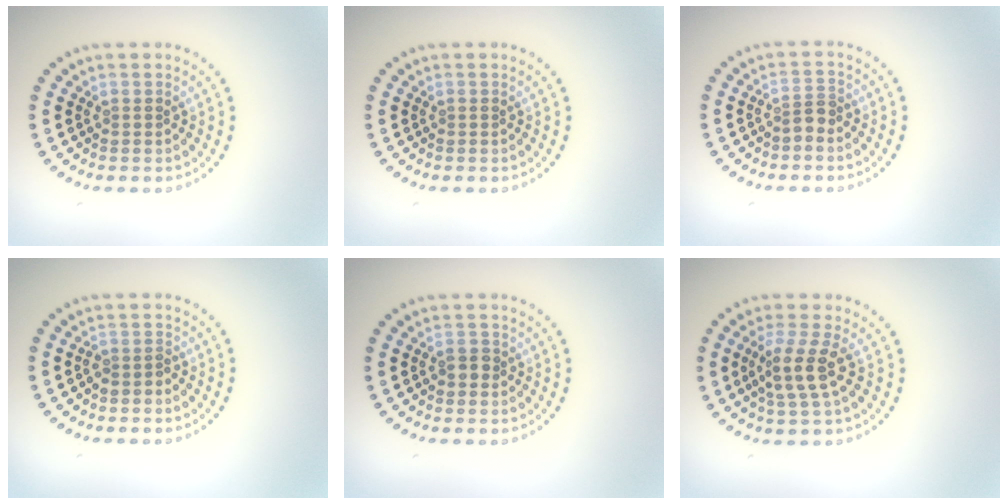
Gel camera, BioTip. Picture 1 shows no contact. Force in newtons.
{"total": 0.0}
{"total": 1.7, "press": 1.4, "slide": 1.0}
{"total": 1.3, "press": 1.1, "slide": 0.7}
{"total": 1.3, "press": 1.2, "slide": 0.4}
{"total": 3.4, "press": 3.0, "slide": 1.6}